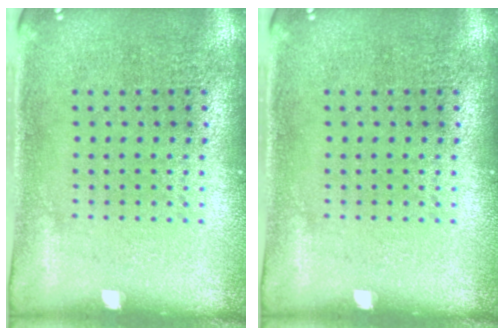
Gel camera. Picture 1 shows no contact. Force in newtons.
{"total": 0.0}